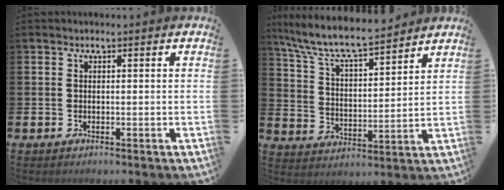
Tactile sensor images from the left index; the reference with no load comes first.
{"total": 8.5, "force": [8.0, 1.2, 2.8], "torque": [-0.095, -0.052, 0.140]}